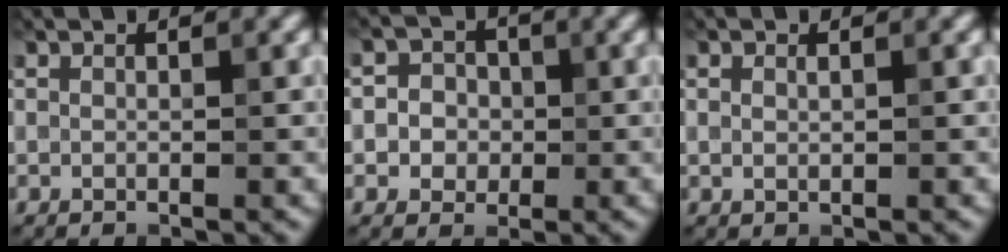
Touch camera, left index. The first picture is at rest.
{"total": 3.3, "force": [-0.1, 3.1, 1.2], "torque": [0.004, 0.006, -0.022]}
{"total": 0.7, "force": [0.2, 0.4, 0.5], "torque": [-0.009, 0.000, 0.005]}